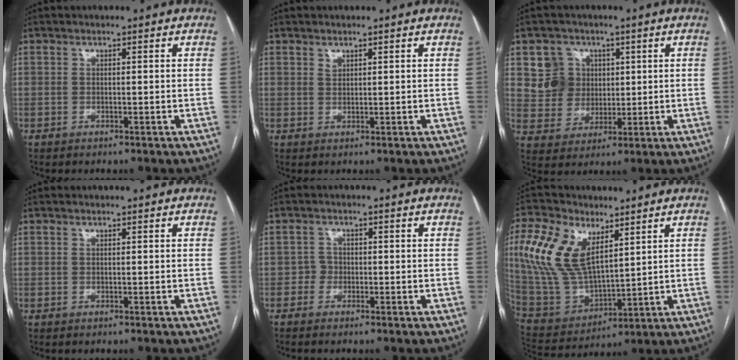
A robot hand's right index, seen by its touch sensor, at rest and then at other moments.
{"total": 0.8, "force": [0.7, 0.4, 0.3], "torque": [-0.005, -0.003, 0.014]}
{"total": 7.6, "force": [2.6, 7.1, 0.7], "torque": [-0.020, 0.024, 0.058]}
{"total": 0.0}
{"total": 1.5, "force": [-0.8, 1.3, 0.1], "torque": [0.010, 0.009, -0.019]}
{"total": 15.5, "force": [6.1, 8.0, 11.8], "torque": [-0.274, 0.016, 0.128]}